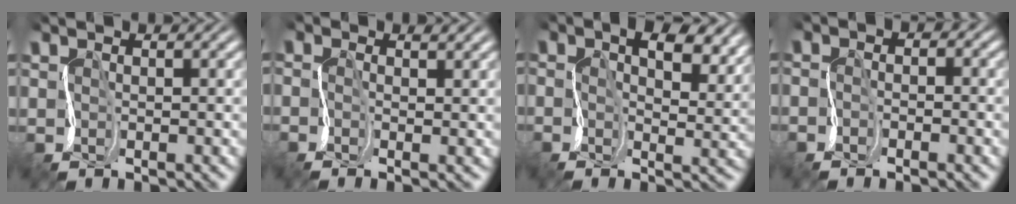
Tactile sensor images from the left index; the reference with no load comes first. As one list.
[{"total": 2.1, "force": [-0.5, 0.9, 1.9], "torque": [-0.014, -0.003, -0.005]}, {"total": 7.8, "force": [3.4, 3.5, 6.1], "torque": [-0.106, 0.010, 0.045]}, {"total": 1.6, "force": [-1.2, 0.7, 0.9], "torque": [-0.015, -0.001, -0.020]}]